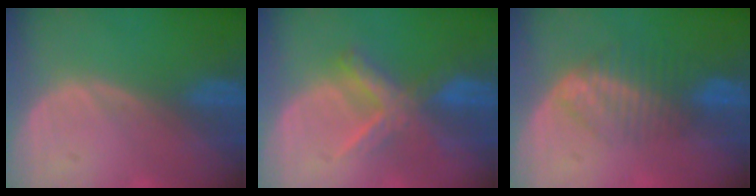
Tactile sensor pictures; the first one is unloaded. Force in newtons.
{"total": 6.0, "press": 5.9, "slide": 1.1}
{"total": 6.7, "press": 5.7, "slide": 3.5}